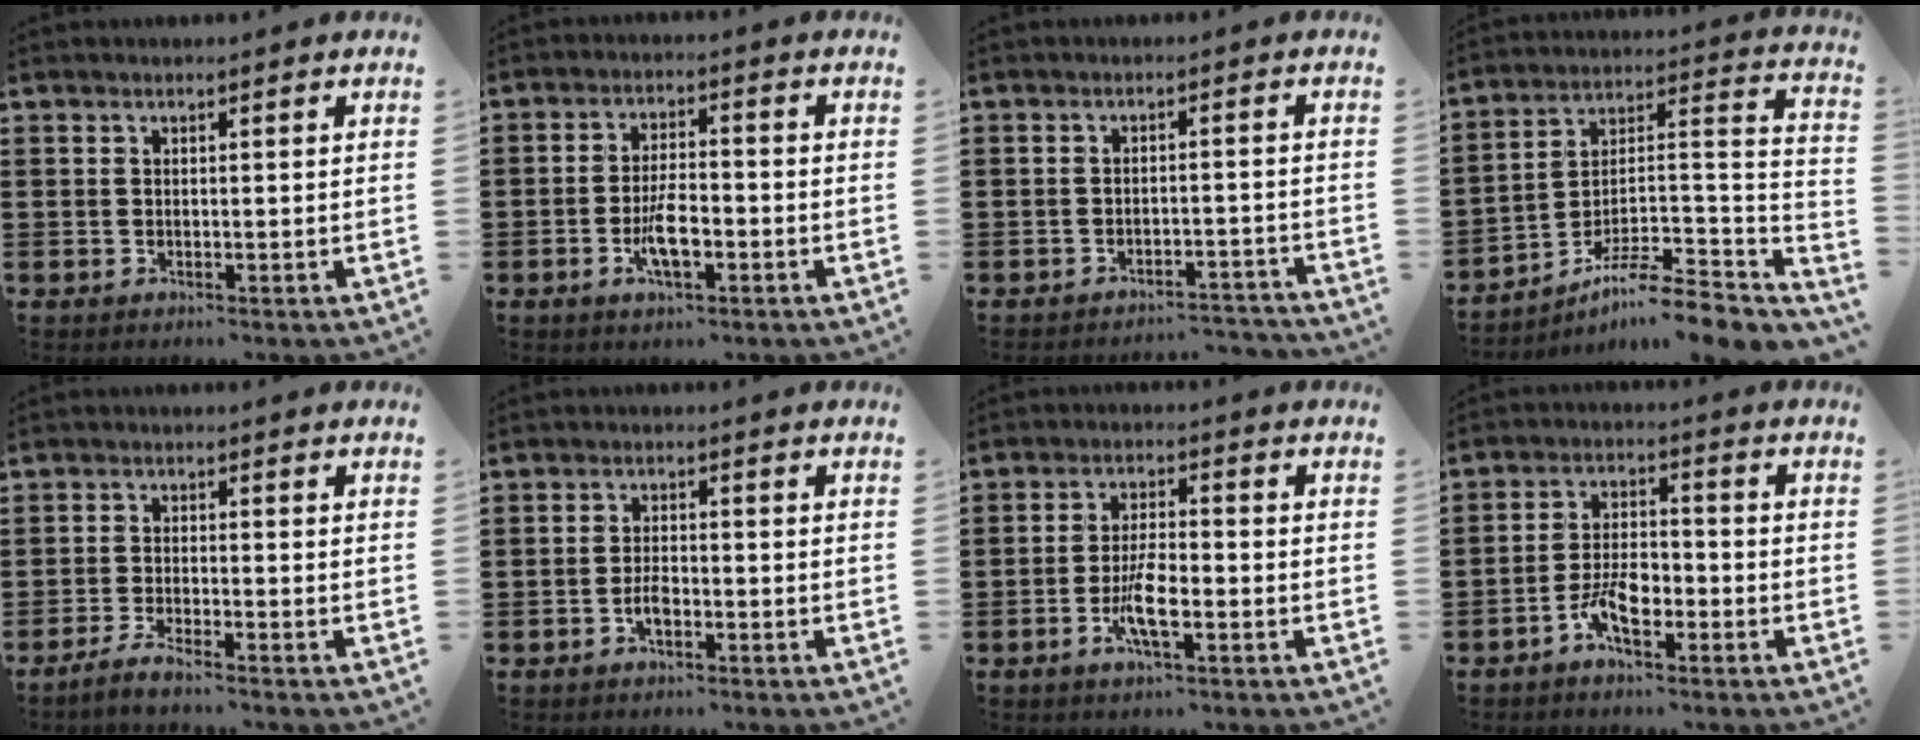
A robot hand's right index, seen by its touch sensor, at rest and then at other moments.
{"total": 5.9, "force": [-2.2, 2.0, 5.0], "torque": [-0.105, -0.003, -0.043]}
{"total": 3.0, "force": [-3.0, 0.0, 0.4], "torque": [-0.011, 0.000, -0.062]}
{"total": 9.0, "force": [-7.5, 1.1, 4.9], "torque": [-0.073, 0.003, -0.149]}
{"total": 2.2, "force": [-1.9, -0.3, 1.0], "torque": [-0.024, 0.001, -0.040]}
{"total": 2.6, "force": [-1.3, 1.0, 2.1], "torque": [-0.049, -0.001, -0.026]}
{"total": 6.3, "force": [-2.3, 1.6, 5.6], "torque": [-0.120, -0.010, -0.046]}
{"total": 6.0, "force": [-3.2, 2.4, 4.5], "torque": [-0.101, -0.001, -0.064]}